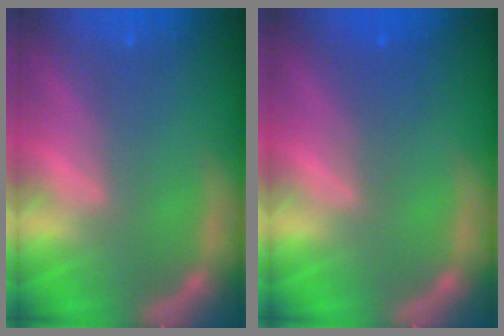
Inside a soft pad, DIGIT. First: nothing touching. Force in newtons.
{"total": 2.0}